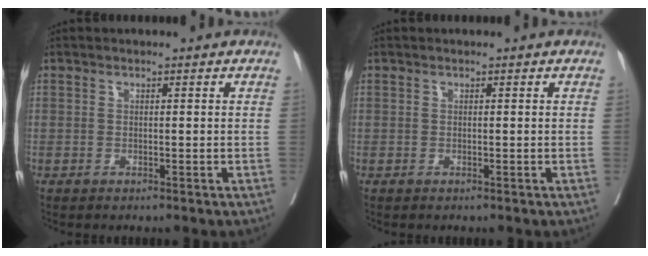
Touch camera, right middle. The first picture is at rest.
{"total": 0.0}